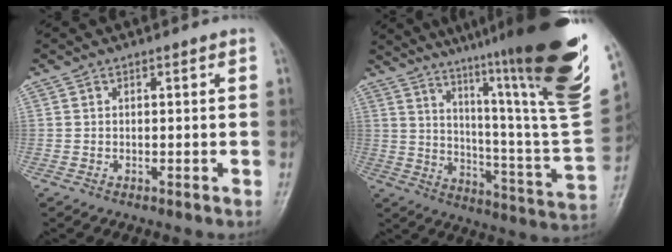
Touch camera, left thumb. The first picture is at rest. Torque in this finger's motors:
{"motor_torque": [2.29, 0.36, 1.54, -1.23, 0.46]}